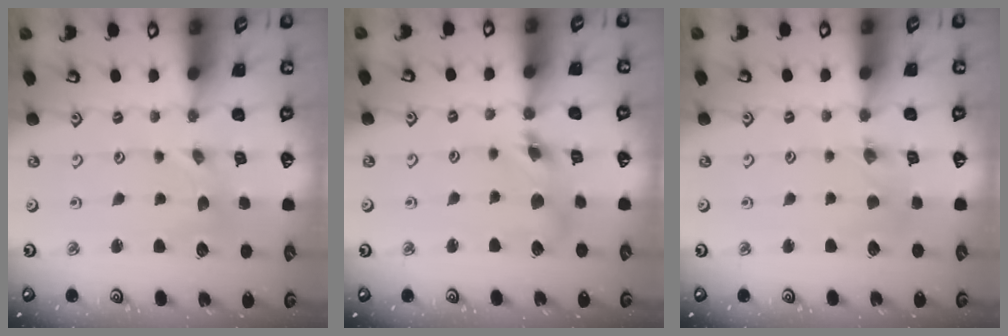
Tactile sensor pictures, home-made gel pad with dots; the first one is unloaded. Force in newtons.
{"total": 10.9, "press": 10.8, "slide": 1.4}
{"total": 1.4, "press": 1.4, "slide": 0.2}